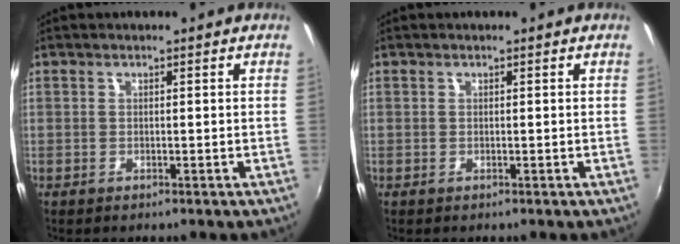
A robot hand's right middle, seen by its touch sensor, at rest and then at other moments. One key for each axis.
{"total": 0.0}